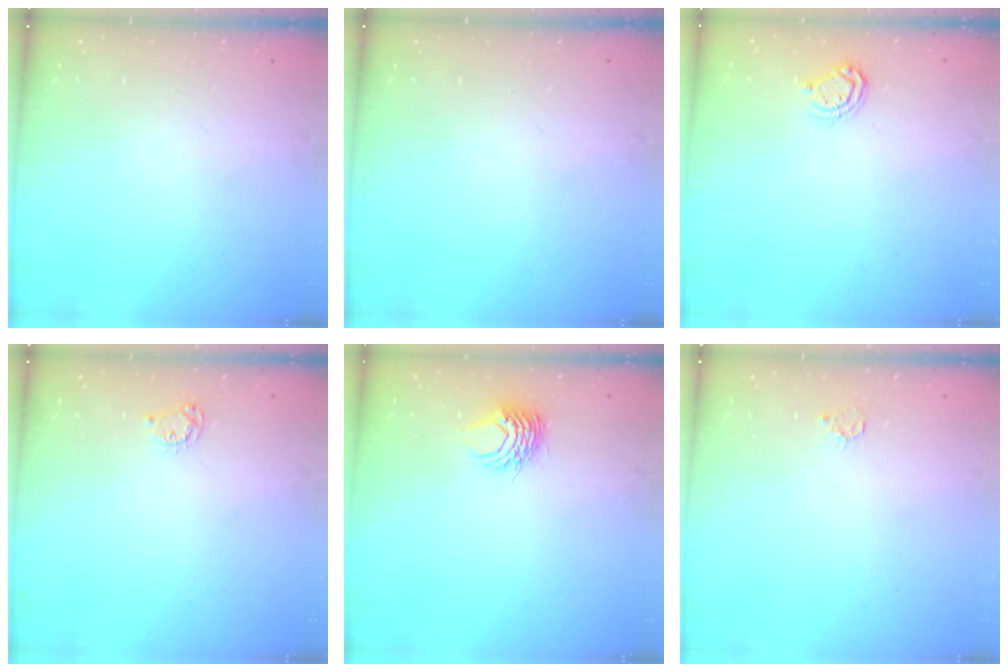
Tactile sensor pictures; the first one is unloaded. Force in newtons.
{"total": 0.0}
{"total": 6.1, "press": 6.0, "slide": 0.6}
{"total": 4.0, "press": 4.0, "slide": 0.5}
{"total": 5.5, "press": 5.4, "slide": 0.4}
{"total": 3.3, "press": 3.3, "slide": 0.3}